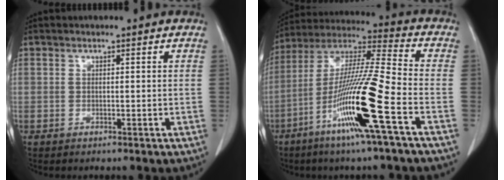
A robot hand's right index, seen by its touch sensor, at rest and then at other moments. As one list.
[{"total": 17.1, "force": [-7.0, -0.8, 15.6], "torque": [-0.308, -0.016, -0.135]}]